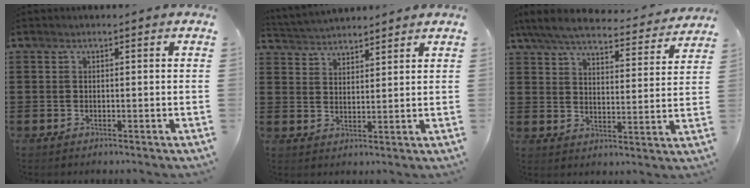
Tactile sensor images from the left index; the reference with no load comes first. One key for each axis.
{"total": 3.2, "fx": 3.1, "fy": 0.3, "fz": -0.1, "tx": -0.011, "ty": -0.009, "tz": 0.058}
{"total": 6.5, "fx": 6.0, "fy": 0.7, "fz": 2.4, "tx": -0.073, "ty": -0.035, "tz": 0.102}